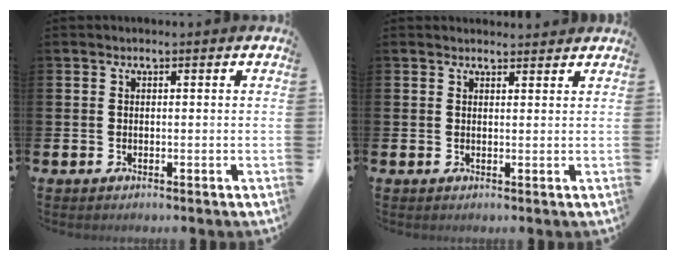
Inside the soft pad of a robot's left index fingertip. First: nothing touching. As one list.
[{"total": 1.6, "force": [1.6, 0.3, 0.0], "torque": [0.008, -0.007, 0.026]}]